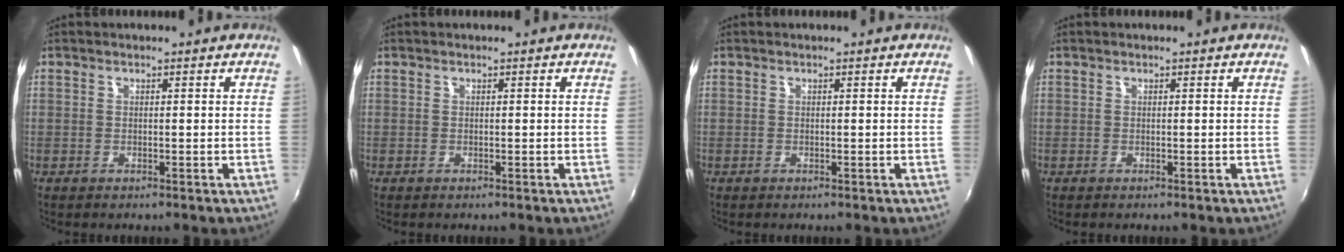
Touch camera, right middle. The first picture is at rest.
{"total": 0.0}
{"total": 0.0}
{"total": 0.0}